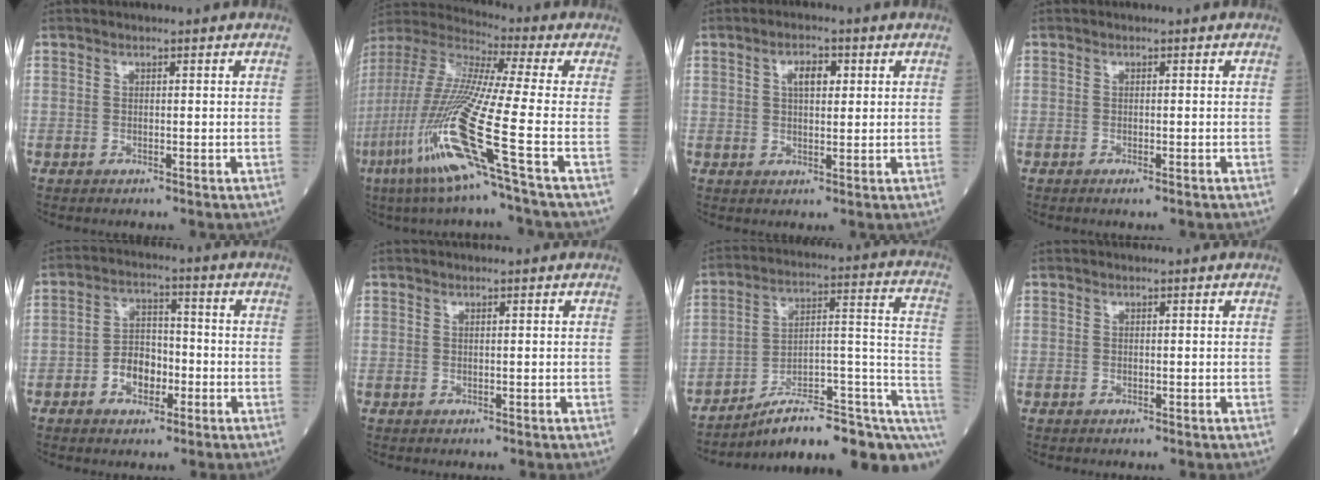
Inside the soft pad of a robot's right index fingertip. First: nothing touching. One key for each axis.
{"total": 19.8, "fx": -8.2, "fy": -1.5, "fz": 18.0, "tx": -0.402, "ty": -0.045, "tz": -0.174}
{"total": 3.8, "fx": 1.3, "fy": 1.7, "fz": 3.1, "tx": -0.054, "ty": 0.007, "tz": 0.020}
{"total": 1.0, "fx": -0.7, "fy": 0.0, "fz": 0.6, "tx": -0.012, "ty": -0.002, "tz": -0.011}
{"total": 6.2, "fx": -2.3, "fy": 3.9, "fz": 4.2, "tx": -0.076, "ty": 0.016, "tz": -0.043}
{"total": 0.0}
{"total": 18.5, "fx": -11.7, "fy": 4.9, "fz": 13.5, "tx": -0.120, "ty": 0.075, "tz": -0.165}
{"total": 0.0}